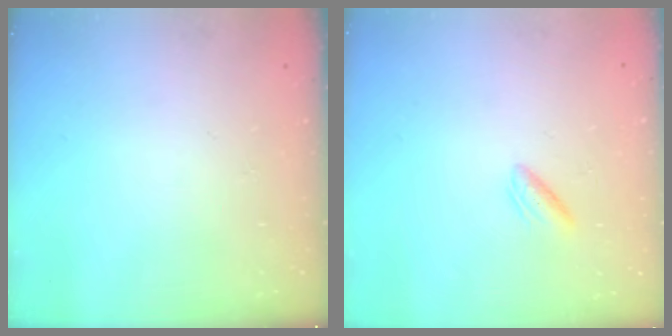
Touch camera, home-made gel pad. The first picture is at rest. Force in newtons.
{"total": 2.1, "press": 1.9, "slide": 0.9}